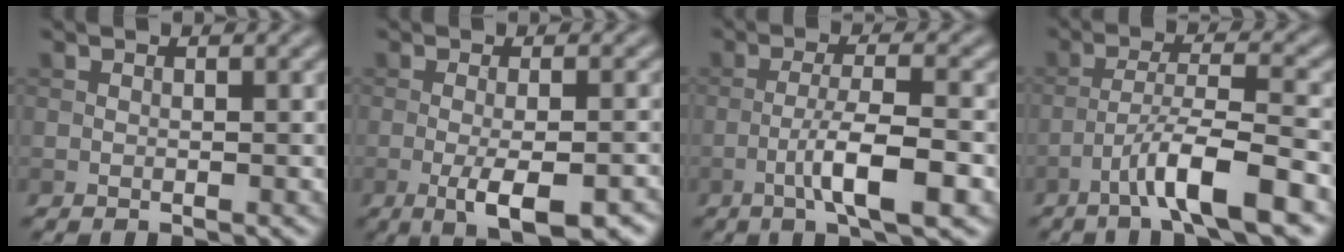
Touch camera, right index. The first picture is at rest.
{"total": 5.8, "force": [-2.4, 1.6, 5.1], "torque": [-0.085, -0.006, -0.033]}
{"total": 5.7, "force": [-2.2, 1.1, 5.1], "torque": [-0.089, 0.006, -0.039]}
{"total": 6.7, "force": [-3.9, 0.8, 5.3], "torque": [-0.088, 0.011, -0.070]}